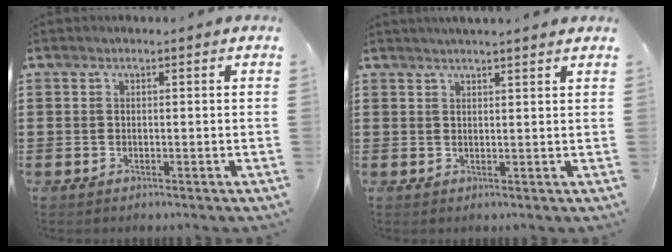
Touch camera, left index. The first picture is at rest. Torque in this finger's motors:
{"motor_torque": [1.11, -1.02, 0.34, 0.09]}